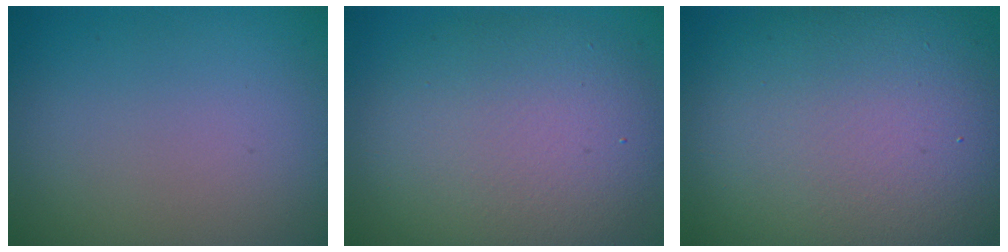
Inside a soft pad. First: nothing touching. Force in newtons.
{"total": 8.8, "press": 8.8, "slide": 0.9}
{"total": 16.3, "press": 16.2, "slide": 1.1}